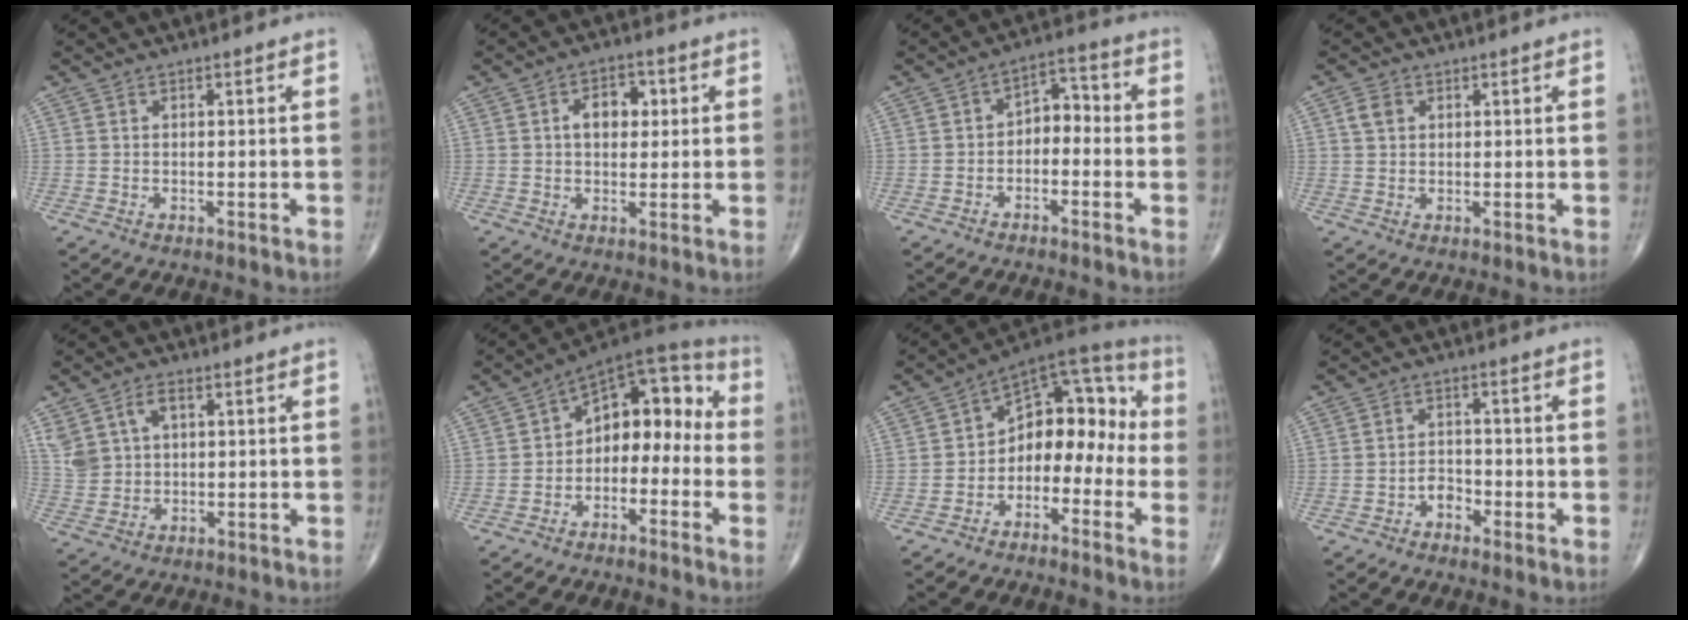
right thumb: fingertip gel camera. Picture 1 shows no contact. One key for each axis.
{"total": 6.2, "fx": 1.1, "fy": 4.1, "fz": 4.5, "tx": -0.044, "ty": 0.010, "tz": 0.012}
{"total": 5.7, "fx": -1.6, "fy": 3.8, "fz": 4.0, "tx": -0.041, "ty": 0.041, "tz": -0.038}
{"total": 2.5, "fx": 0.9, "fy": 1.9, "fz": 1.4, "tx": -0.022, "ty": 0.004, "tz": 0.017}
{"total": 6.5, "fx": 2.6, "fy": 4.2, "fz": 4.2, "tx": -0.075, "ty": -0.003, "tz": 0.060}
{"total": 12.9, "fx": -2.0, "fy": 8.3, "fz": 9.6, "tx": -0.093, "ty": 0.061, "tz": -0.045}
{"total": 13.4, "fx": -3.1, "fy": 9.0, "fz": 9.5, "tx": -0.088, "ty": 0.077, "tz": -0.060}
{"total": 2.8, "fx": -1.7, "fy": 1.8, "fz": 1.2, "tx": -0.003, "ty": 0.014, "tz": -0.034}